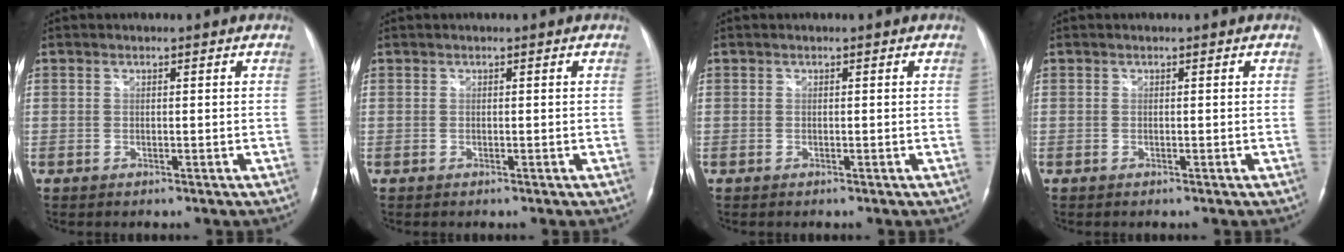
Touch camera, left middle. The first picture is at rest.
{"total": 0.0}
{"total": 0.0}
{"total": 0.0}